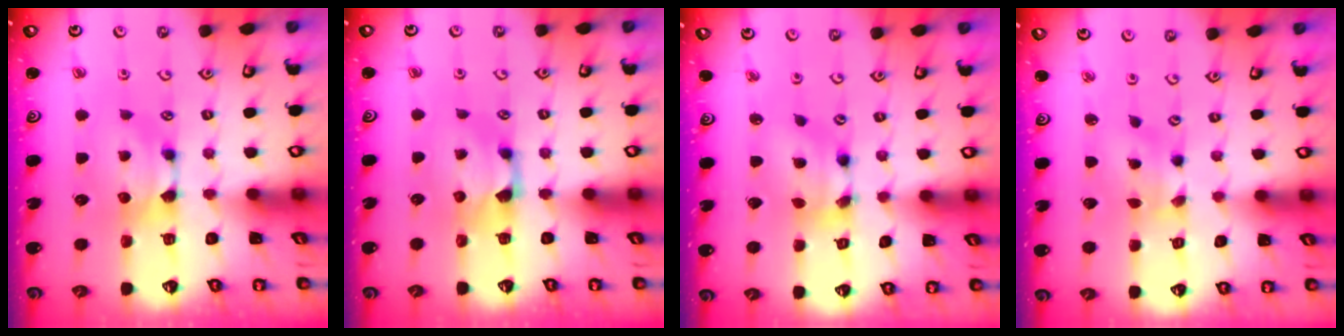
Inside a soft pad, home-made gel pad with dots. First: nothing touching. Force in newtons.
{"total": 0.6, "press": 0.1, "slide": 0.6}
{"total": 5.3, "press": 4.9, "slide": 2.1}
{"total": 2.2, "press": 2.0, "slide": 1.0}